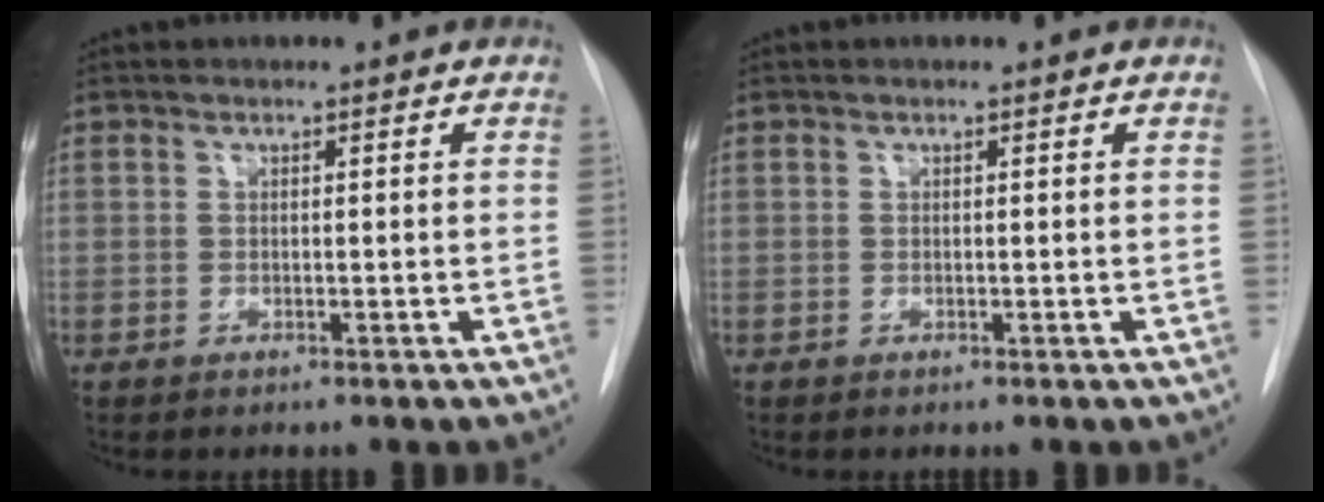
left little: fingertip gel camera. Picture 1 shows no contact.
{"total": 0.0}